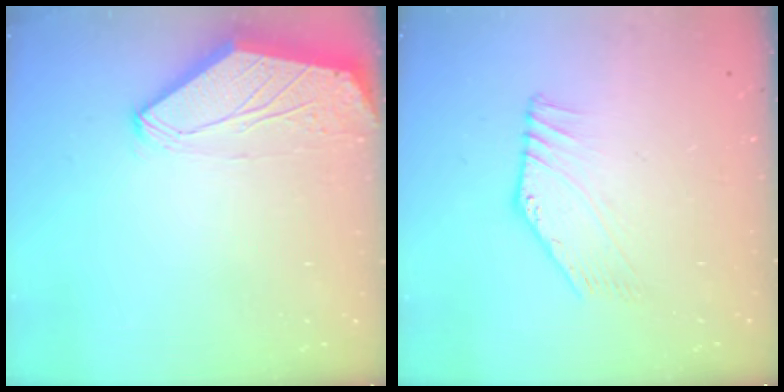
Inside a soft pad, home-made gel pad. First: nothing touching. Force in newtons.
{"total": 2.9, "press": 2.9, "slide": 0.3}